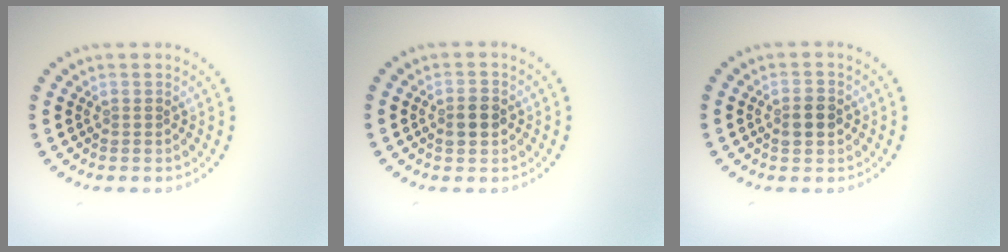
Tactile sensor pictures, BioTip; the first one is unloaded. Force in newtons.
{"total": 2.4, "press": 2.4, "slide": 0.2}
{"total": 2.5, "press": 2.5, "slide": 0.1}